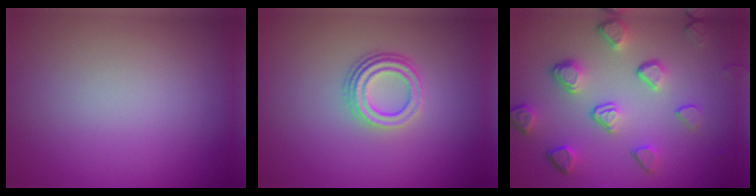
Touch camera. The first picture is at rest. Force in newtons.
{"total": 3.5, "press": 2.5, "slide": 2.4}
{"total": 5.1, "press": 3.7, "slide": 3.5}